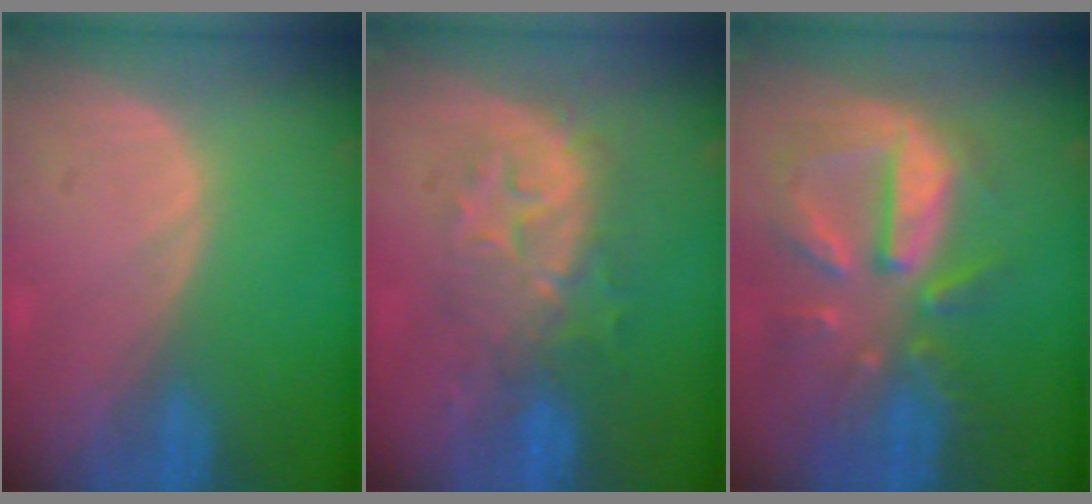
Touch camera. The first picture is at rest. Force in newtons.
{"total": 8.2, "press": 8.1, "slide": 1.1}
{"total": 10.8, "press": 9.5, "slide": 5.2}